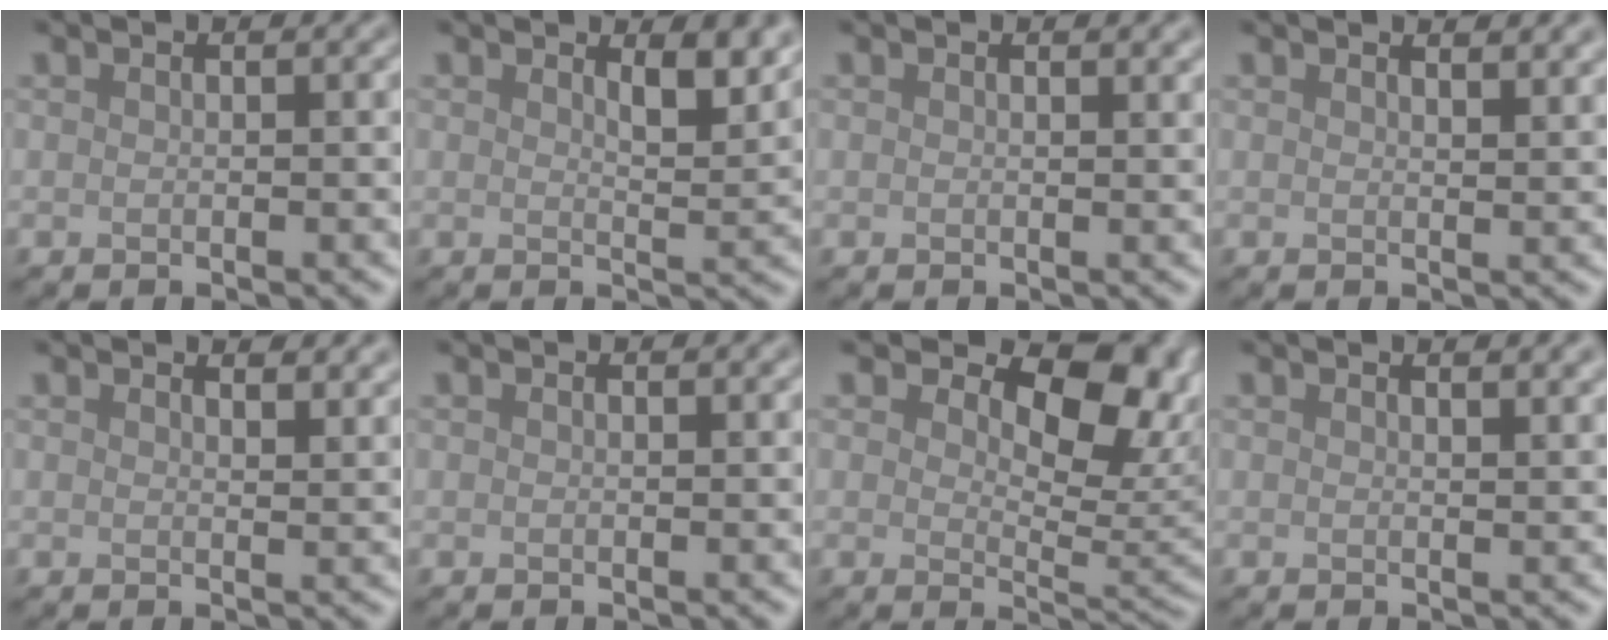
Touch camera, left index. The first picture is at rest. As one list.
[{"total": 2.3, "force": [1.5, 0.6, 1.5], "torque": [-0.027, -0.008, 0.024]}, {"total": 0.6, "force": [0.6, 0.2, 0.0], "torque": [-0.003, -0.003, 0.009]}, {"total": 2.8, "force": [2.2, 1.0, 1.5], "torque": [-0.008, 0.015, 0.014]}, {"total": 3.0, "force": [2.5, 1.0, 1.3], "torque": [-0.009, 0.011, 0.022]}, {"total": 0.0}, {"total": 8.9, "force": [3.7, 4.8, 6.5], "torque": [-0.099, -0.008, 0.060]}, {"total": 2.5, "force": [1.9, 0.9, 1.5], "torque": [-0.006, 0.014, 0.010]}]